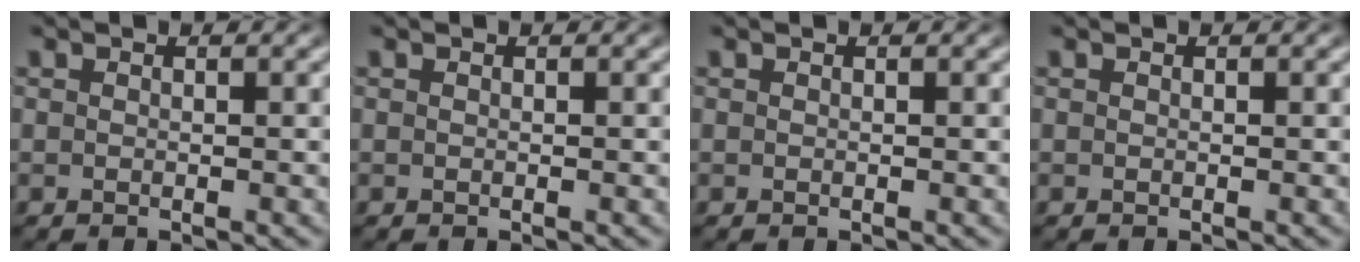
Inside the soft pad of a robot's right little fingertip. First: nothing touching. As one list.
[{"total": 0.0}, {"total": 0.0}, {"total": 0.0}]